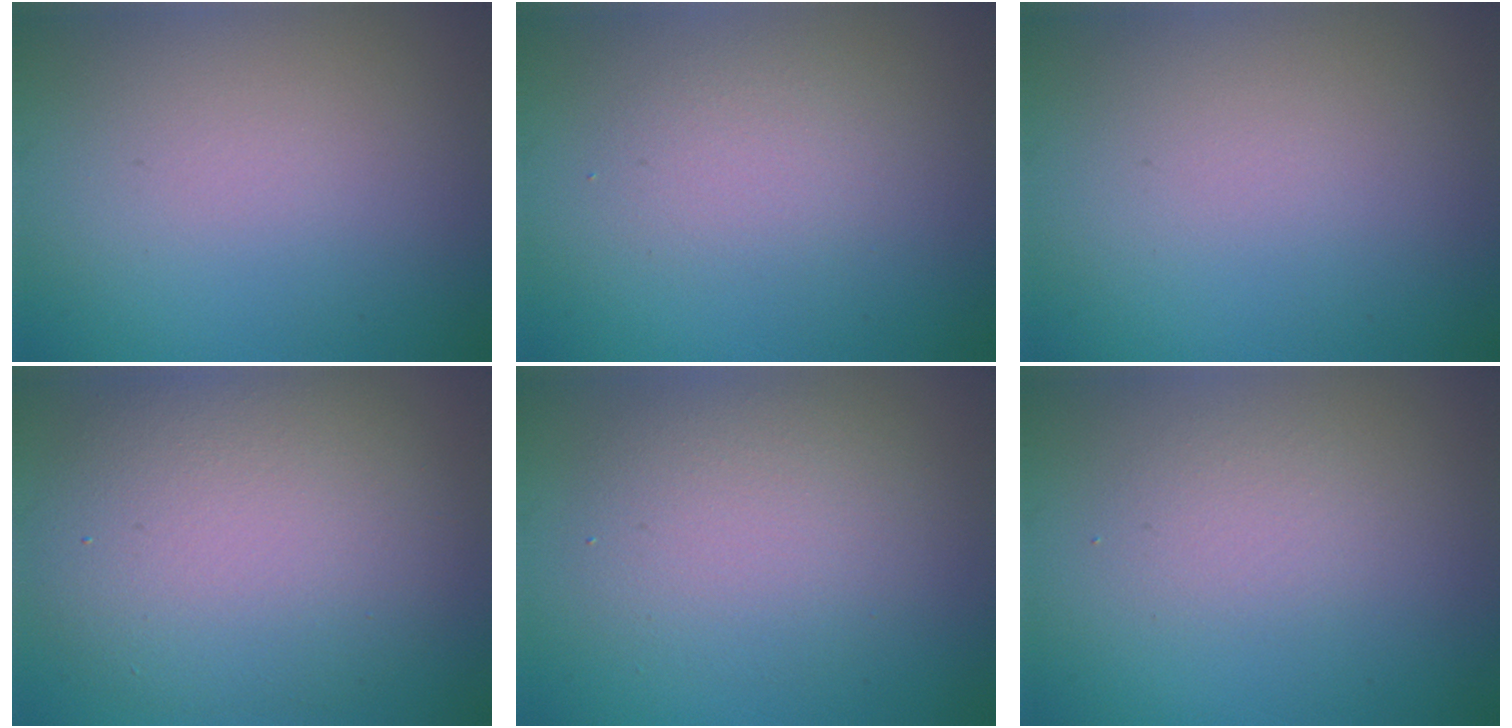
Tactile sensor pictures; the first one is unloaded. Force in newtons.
{"total": 1.9, "press": 1.9, "slide": 0.1}
{"total": 0.0}
{"total": 8.9, "press": 8.9, "slide": 0.3}
{"total": 4.1, "press": 4.1, "slide": 0.2}
{"total": 1.6, "press": 1.6, "slide": 0.2}